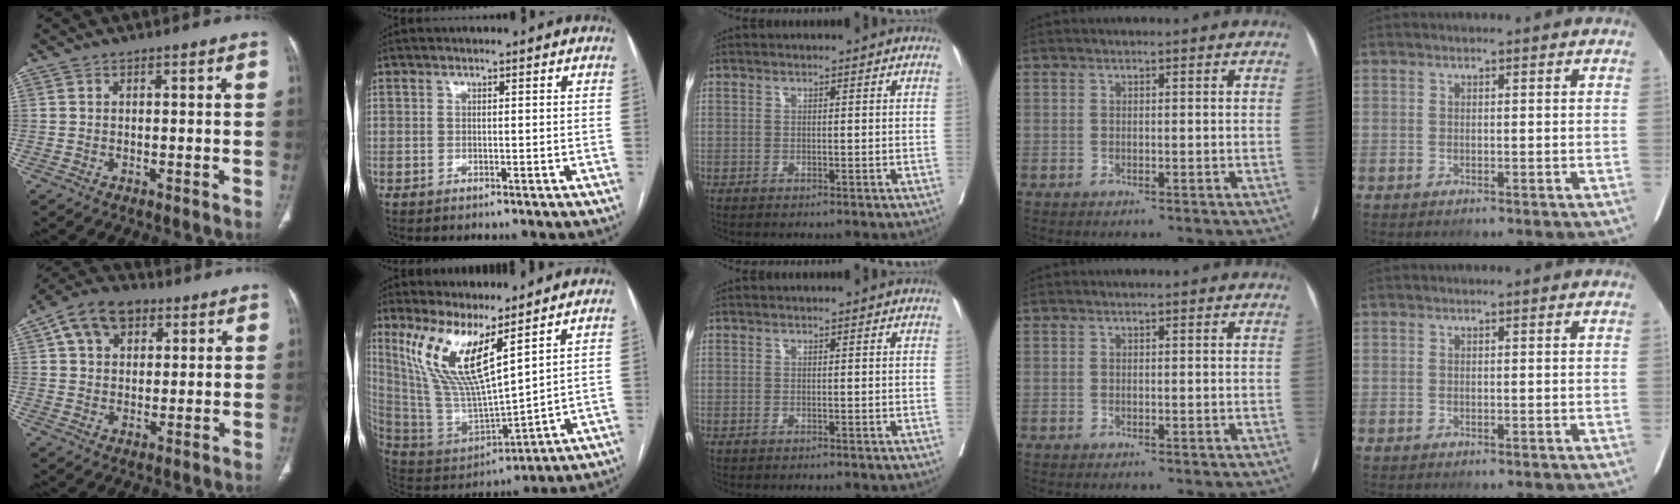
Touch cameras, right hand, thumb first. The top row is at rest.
{"thumb": {"total": 10.4, "force": [4.5, 7.1, 6.1], "torque": [-0.083, 0.002, 0.071]}, "index": {"total": 13.6, "force": [7.8, 2.4, 10.8], "torque": [-0.232, -0.010, 0.167]}}